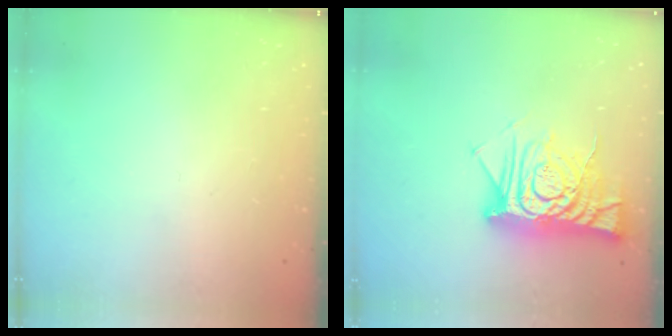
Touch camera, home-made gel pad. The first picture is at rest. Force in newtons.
{"total": 12.6, "press": 12.6, "slide": 1.1}